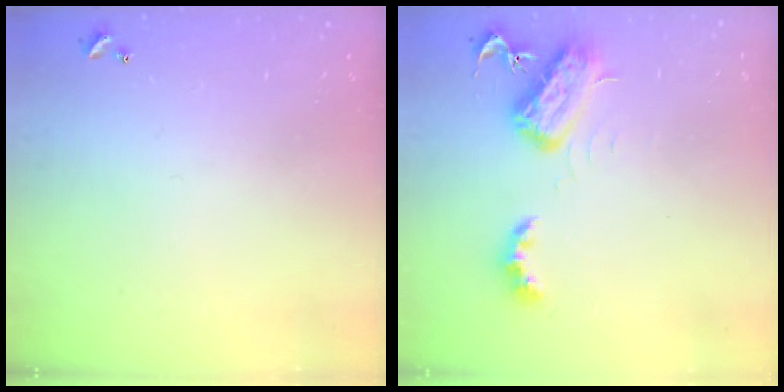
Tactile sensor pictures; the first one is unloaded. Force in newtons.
{"total": 5.9, "press": 5.9, "slide": 0.7}